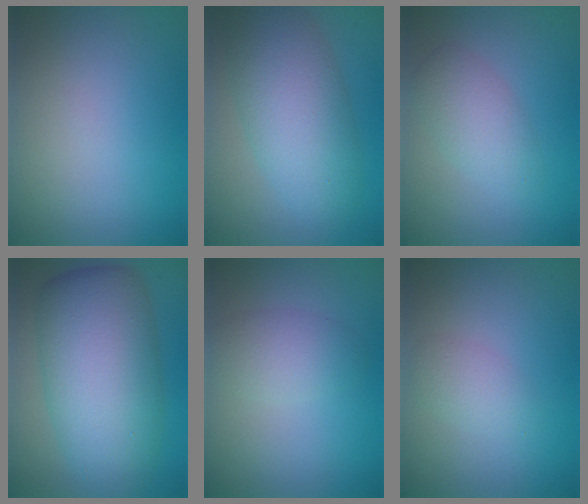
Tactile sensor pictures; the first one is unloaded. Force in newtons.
{"total": 7.8, "press": 7.8, "slide": 0.2}
{"total": 3.2, "press": 3.2, "slide": 0.1}
{"total": 11.4, "press": 11.4, "slide": 0.2}
{"total": 2.8, "press": 2.8, "slide": 0.2}
{"total": 1.8, "press": 1.8, "slide": 0.1}